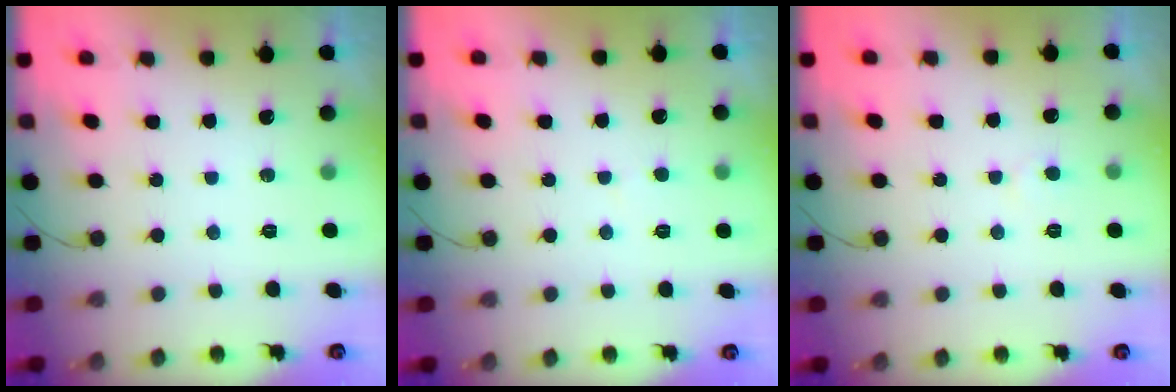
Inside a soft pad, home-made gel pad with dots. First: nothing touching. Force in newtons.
{"total": 2.4, "press": 2.4, "slide": 0.2}
{"total": 3.0, "press": 3.0, "slide": 0.4}